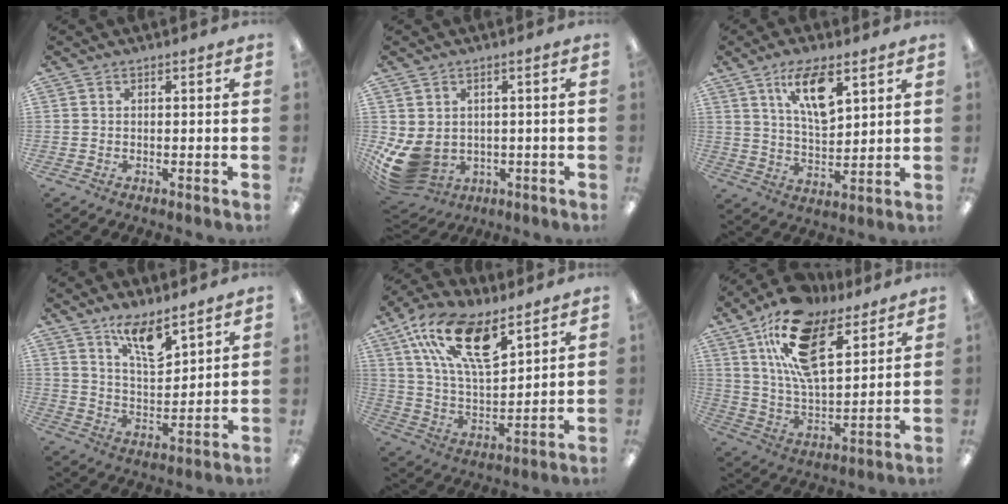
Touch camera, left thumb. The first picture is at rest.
{"total": 7.6, "force": [-0.5, 6.0, 4.7], "torque": [-0.123, -0.008, -0.002]}
{"total": 11.1, "force": [6.5, 4.2, 7.9], "torque": [-0.135, -0.022, 0.111]}
{"total": 9.7, "force": [7.2, 3.0, 5.8], "torque": [-0.101, -0.042, 0.125]}
{"total": 19.2, "force": [10.9, 8.0, 13.6], "torque": [-0.265, -0.047, 0.191]}
{"total": 19.9, "force": [11.7, 9.2, 13.3], "torque": [-0.241, -0.047, 0.206]}